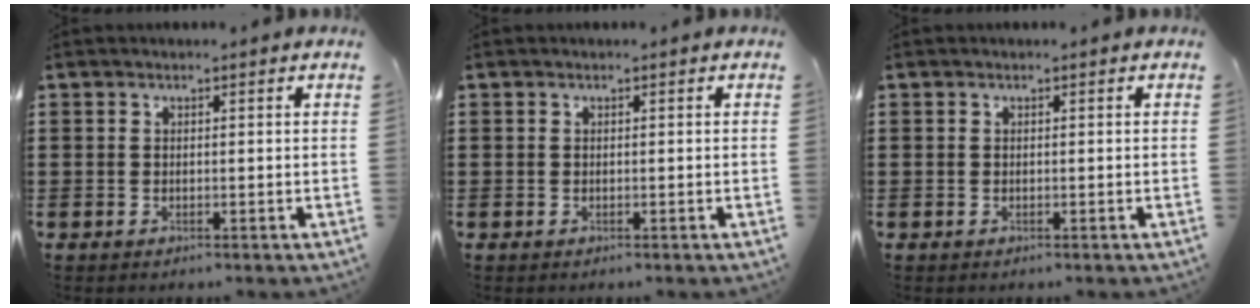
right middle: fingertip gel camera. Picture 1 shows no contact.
{"total": 0.0}
{"total": 0.0}